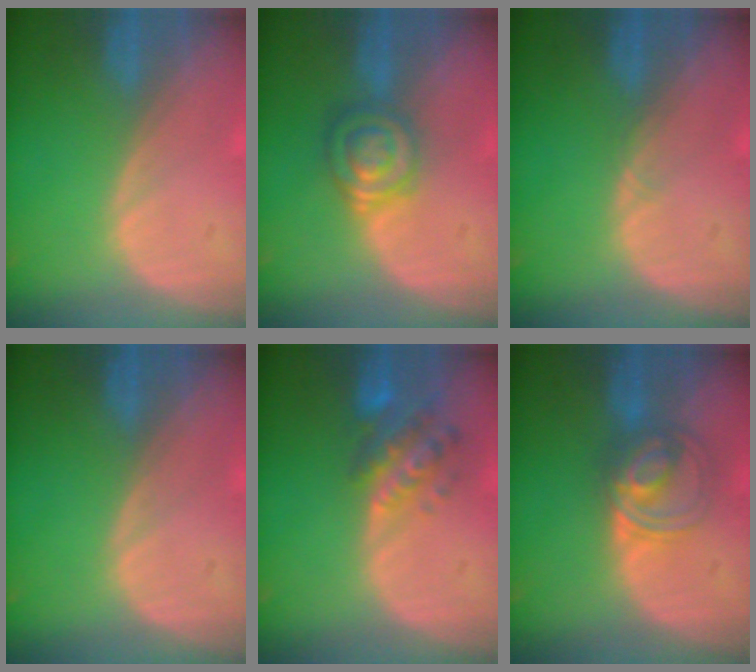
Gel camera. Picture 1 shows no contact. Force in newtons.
{"total": 6.4, "press": 5.8, "slide": 2.8}
{"total": 0.5, "press": 0.5, "slide": 0.1}
{"total": 0.0}
{"total": 6.1, "press": 5.9, "slide": 1.5}
{"total": 5.8, "press": 5.7, "slide": 0.5}